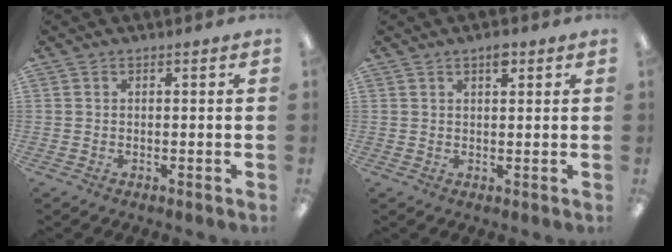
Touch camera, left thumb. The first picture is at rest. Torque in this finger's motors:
{"motor_torque": [-0.09, 0.02, -0.01, 0.21, 0.06]}